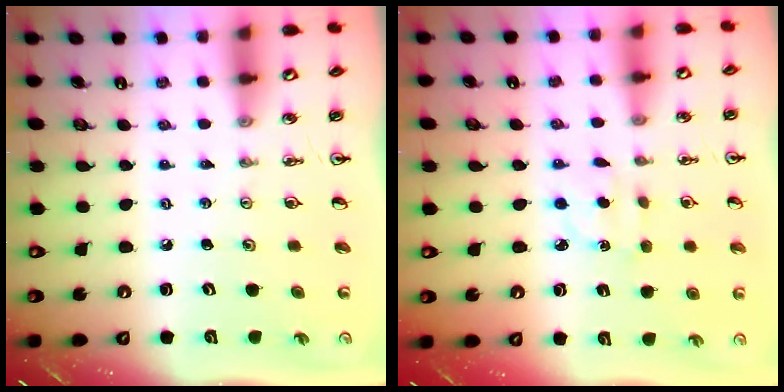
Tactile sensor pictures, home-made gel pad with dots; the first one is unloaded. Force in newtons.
{"total": 3.2, "press": 3.1, "slide": 0.4}